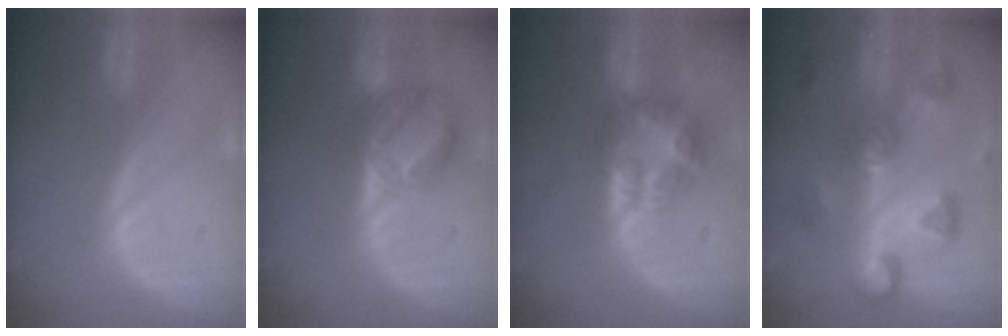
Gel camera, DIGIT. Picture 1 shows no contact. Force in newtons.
{"total": 6.6, "press": 6.2, "slide": 2.2}
{"total": 7.6, "press": 6.7, "slide": 3.7}
{"total": 8.4, "press": 8.4, "slide": 0.7}